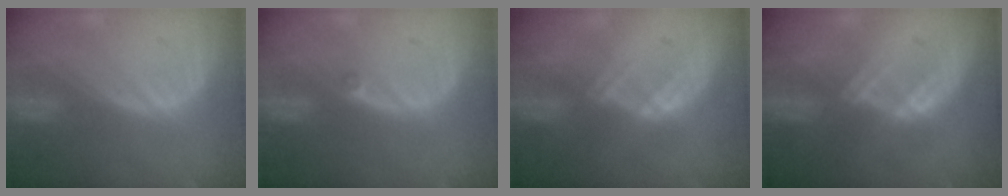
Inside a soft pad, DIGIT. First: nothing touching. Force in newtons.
{"total": 0.8, "press": 0.6, "slide": 0.4}
{"total": 2.3, "press": 2.1, "slide": 0.7}
{"total": 2.7, "press": 2.7, "slide": 0.3}